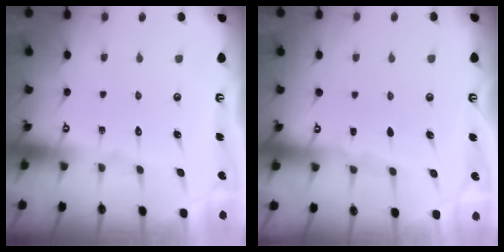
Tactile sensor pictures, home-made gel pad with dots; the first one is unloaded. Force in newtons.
{"total": 2.8, "press": 2.8, "slide": 0.4}